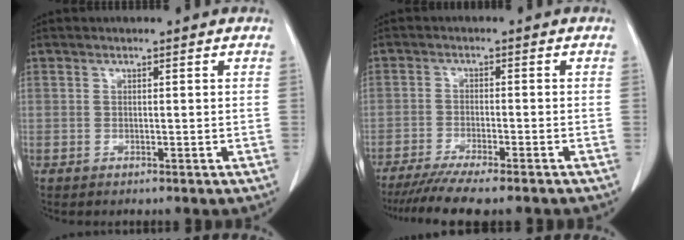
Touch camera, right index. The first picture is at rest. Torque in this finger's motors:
{"motor_torque": [0.60, -0.59, 0.46, 0.14]}